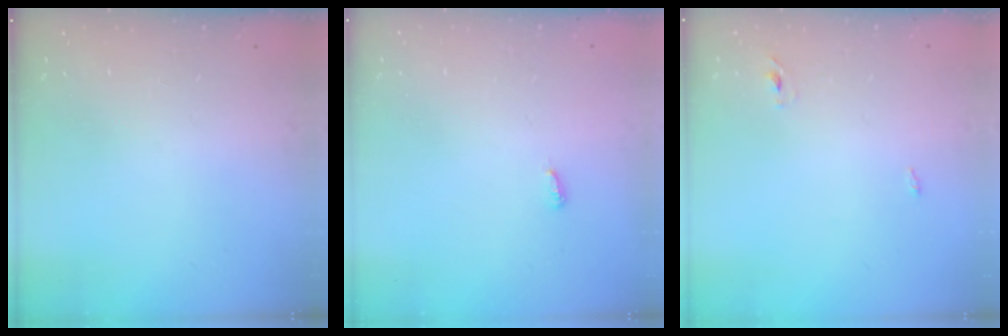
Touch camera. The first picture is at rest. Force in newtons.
{"total": 2.9, "press": 2.9, "slide": 0.3}
{"total": 2.3, "press": 2.1, "slide": 1.0}